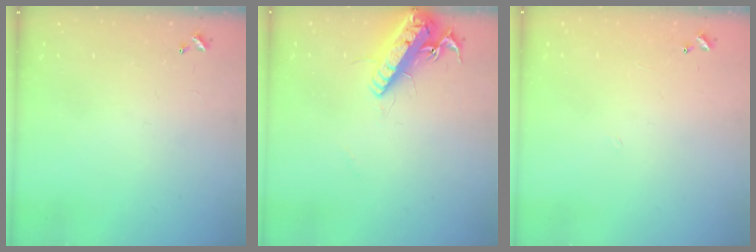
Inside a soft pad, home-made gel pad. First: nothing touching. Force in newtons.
{"total": 16.5, "press": 16.2, "slide": 3.1}
{"total": 3.8, "press": 3.8, "slide": 0.5}